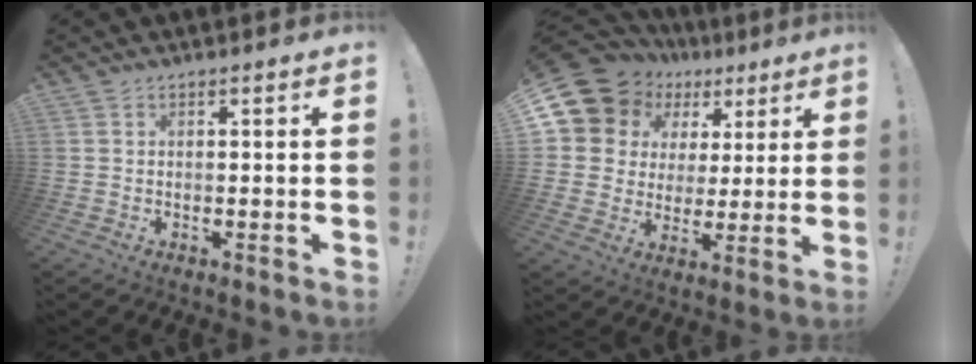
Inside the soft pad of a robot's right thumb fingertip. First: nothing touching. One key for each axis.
{"total": 13.5, "fx": 7.9, "fy": 10.0, "fz": 4.5, "tx": -0.086, "ty": -0.054, "tz": 0.165}